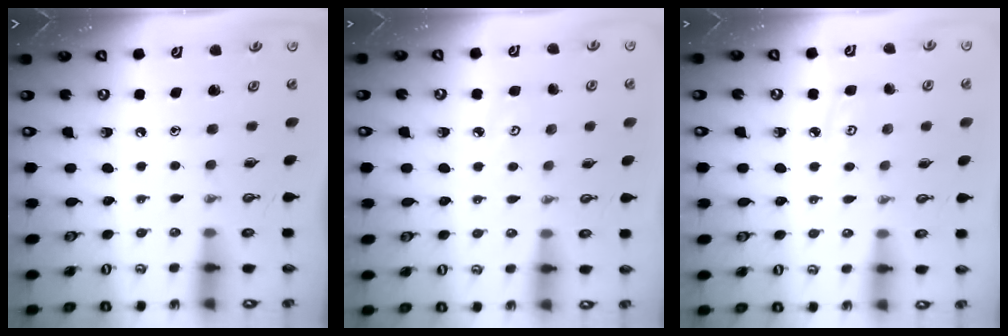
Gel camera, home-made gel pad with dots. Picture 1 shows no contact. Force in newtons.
{"total": 3.7, "press": 3.7, "slide": 0.5}
{"total": 4.7, "press": 4.6, "slide": 0.5}